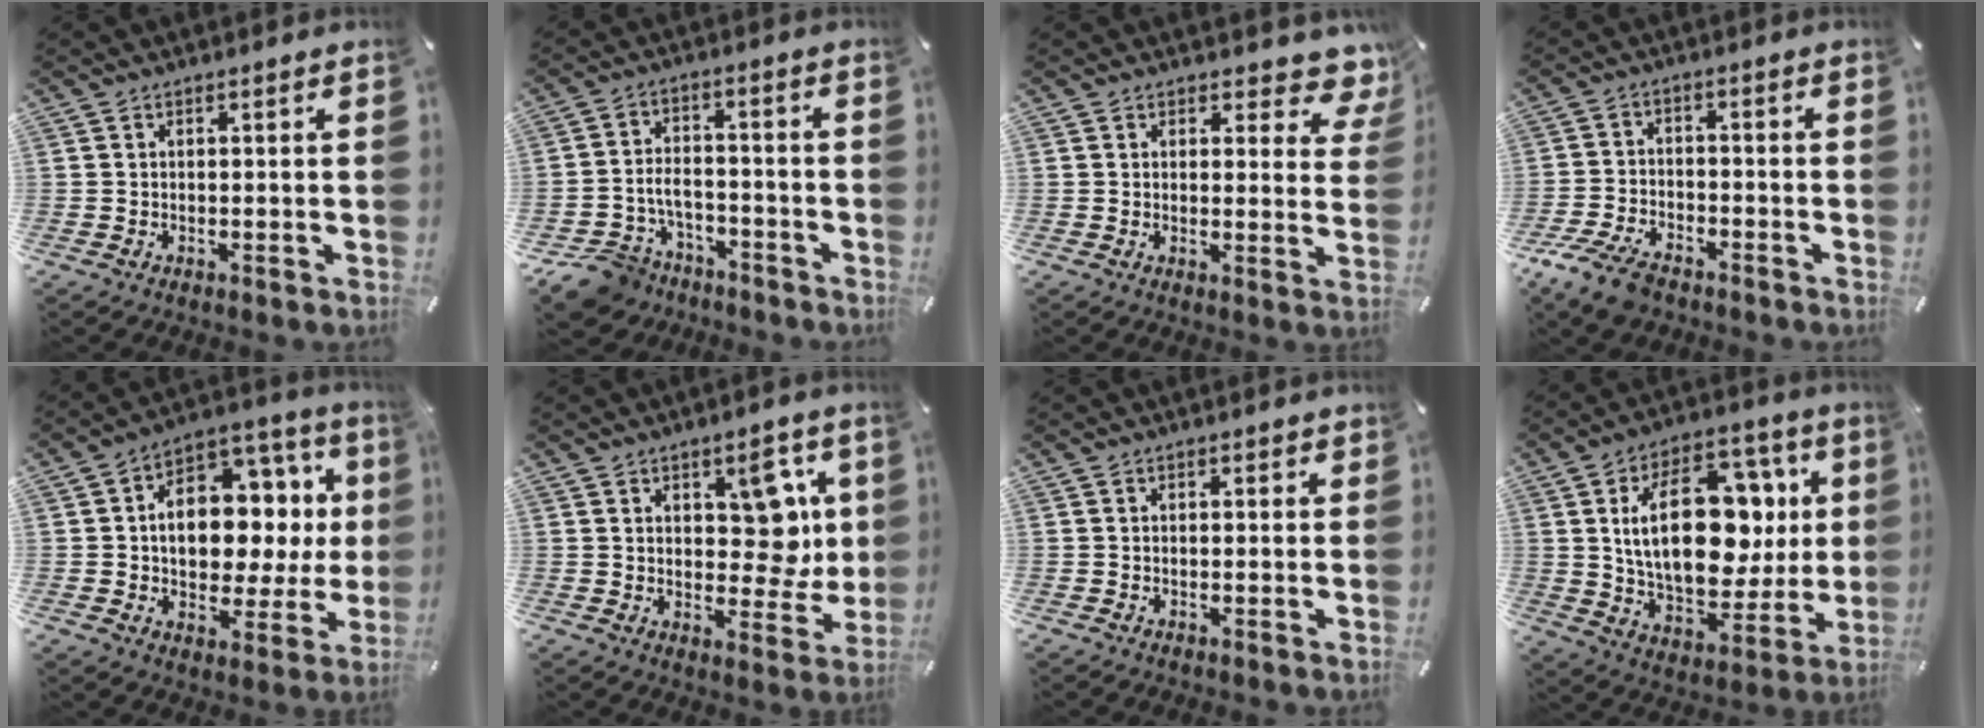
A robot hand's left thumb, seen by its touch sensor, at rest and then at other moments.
{"total": 8.6, "force": [-6.0, 5.5, 2.8], "torque": [-0.059, 0.034, -0.112]}
{"total": 5.9, "force": [4.2, 3.2, 2.5], "torque": [-0.014, -0.034, 0.070]}
{"total": 8.1, "force": [-6.1, 3.8, 3.8], "torque": [-0.088, 0.023, -0.118]}
{"total": 14.6, "force": [0.9, 10.7, 9.9], "torque": [-0.145, -0.013, 0.021]}
{"total": 11.5, "force": [3.8, 7.1, 8.2], "torque": [-0.087, -0.019, 0.063]}
{"total": 0.6, "force": [0.2, 0.5, 0.2], "torque": [0.005, -0.001, 0.002]}
{"total": 23.8, "force": [4.2, 14.9, 18.0], "torque": [-0.302, -0.006, 0.071]}